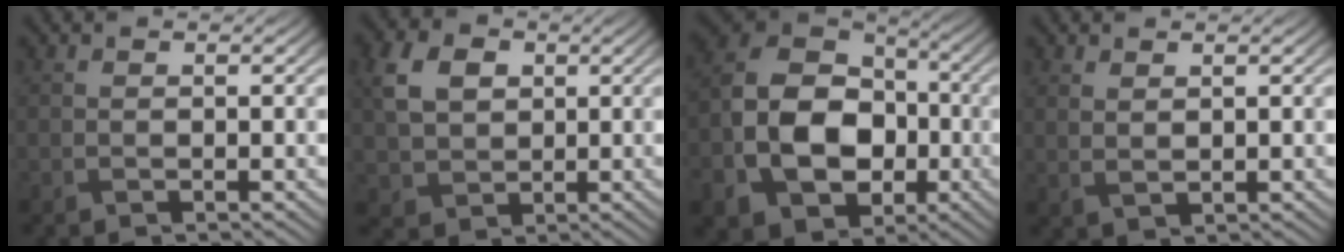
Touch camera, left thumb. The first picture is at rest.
{"total": 6.7, "force": [1.4, 5.4, 3.8], "torque": [-0.106, 0.006, 0.025]}
{"total": 14.6, "force": [-4.0, 10.6, 9.1], "torque": [-0.213, -0.038, -0.071]}
{"total": 1.5, "force": [1.1, 0.6, 0.9], "torque": [-0.028, -0.005, 0.027]}